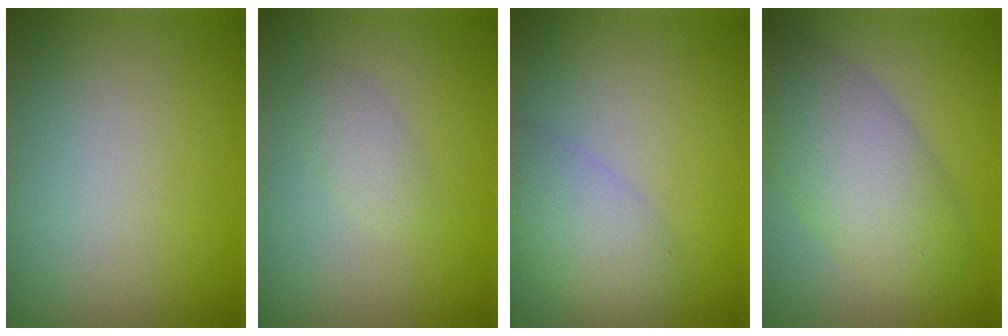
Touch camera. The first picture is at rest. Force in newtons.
{"total": 1.5, "press": 1.5, "slide": 0.0}
{"total": 3.9, "press": 3.9, "slide": 0.2}
{"total": 6.3, "press": 6.3, "slide": 0.4}